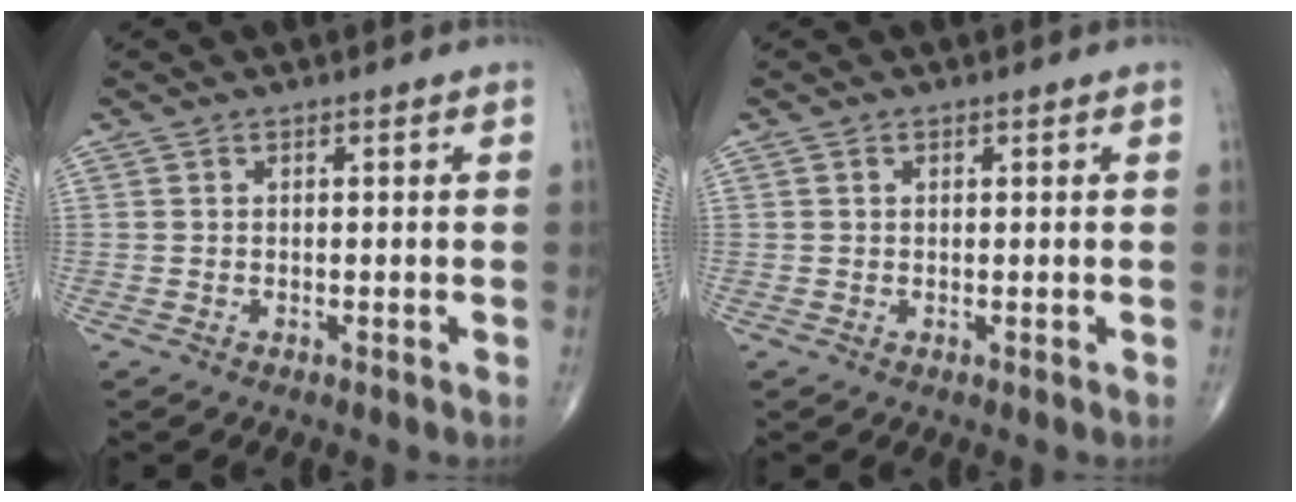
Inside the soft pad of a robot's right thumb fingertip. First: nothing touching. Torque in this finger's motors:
{"motor_torque": [-0.03, -0.42, -0.25, 0.08, -0.02]}